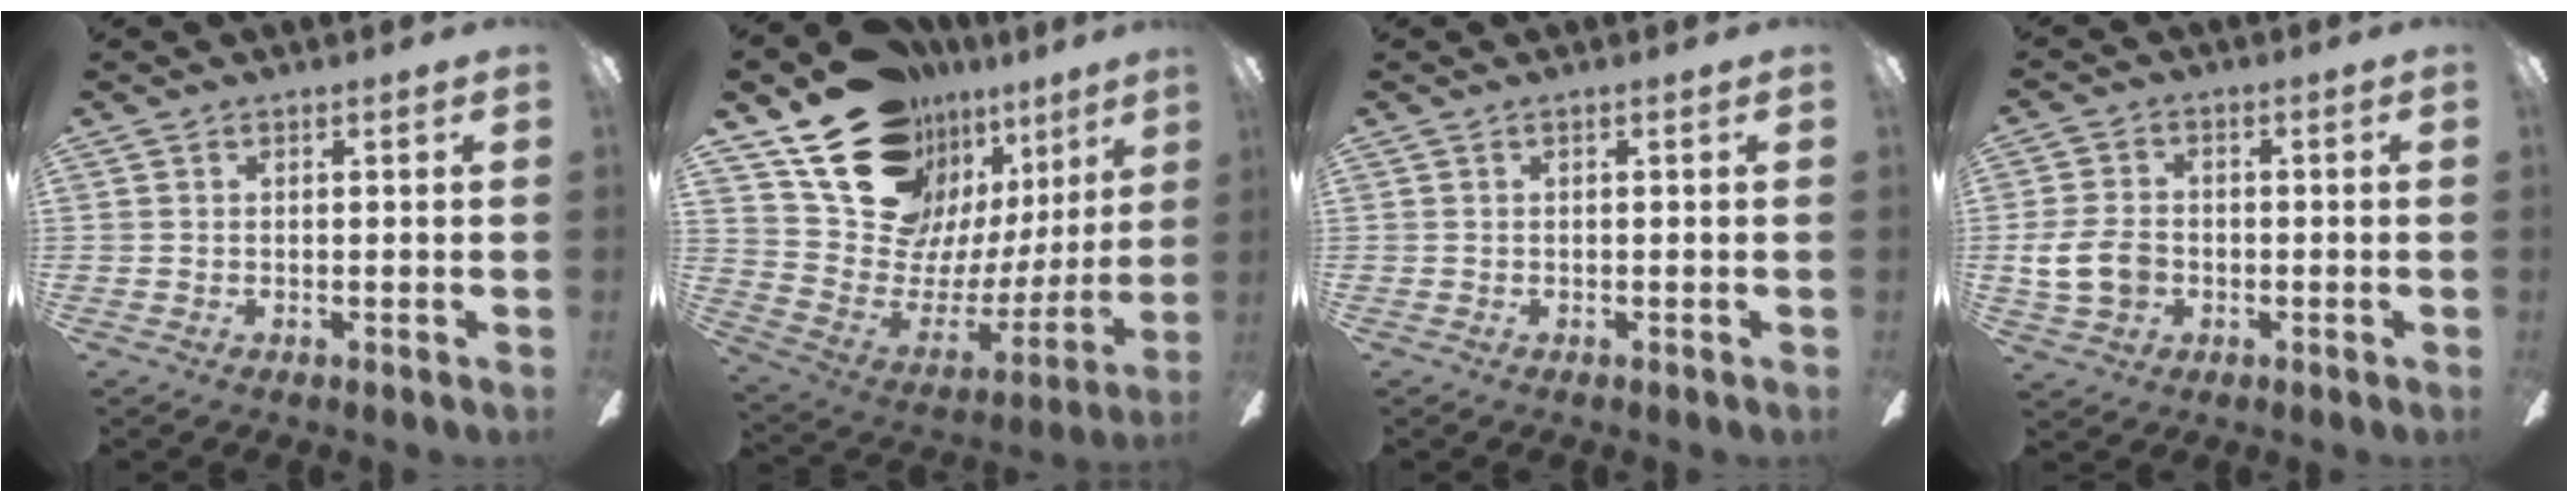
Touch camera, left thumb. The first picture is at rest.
{"total": 21.5, "force": [15.4, 12.5, 8.4], "torque": [-0.135, -0.109, 0.298]}
{"total": 0.0}
{"total": 9.7, "force": [-1.5, 7.3, 6.1], "torque": [-0.129, 0.017, -0.024]}